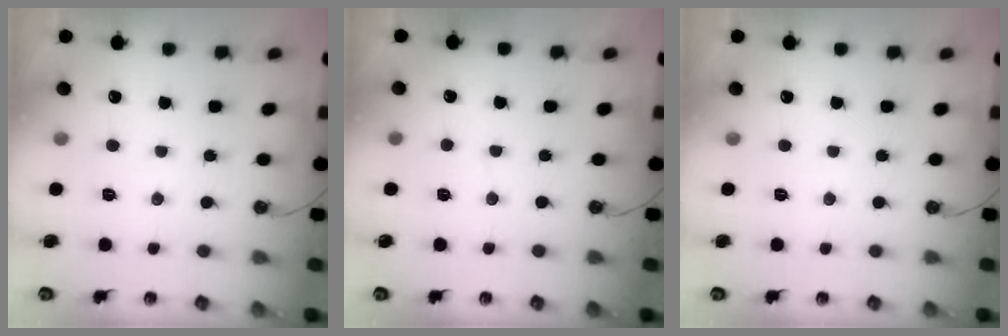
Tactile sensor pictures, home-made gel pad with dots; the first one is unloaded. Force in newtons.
{"total": 2.3, "press": 2.3, "slide": 0.3}
{"total": 0.0}